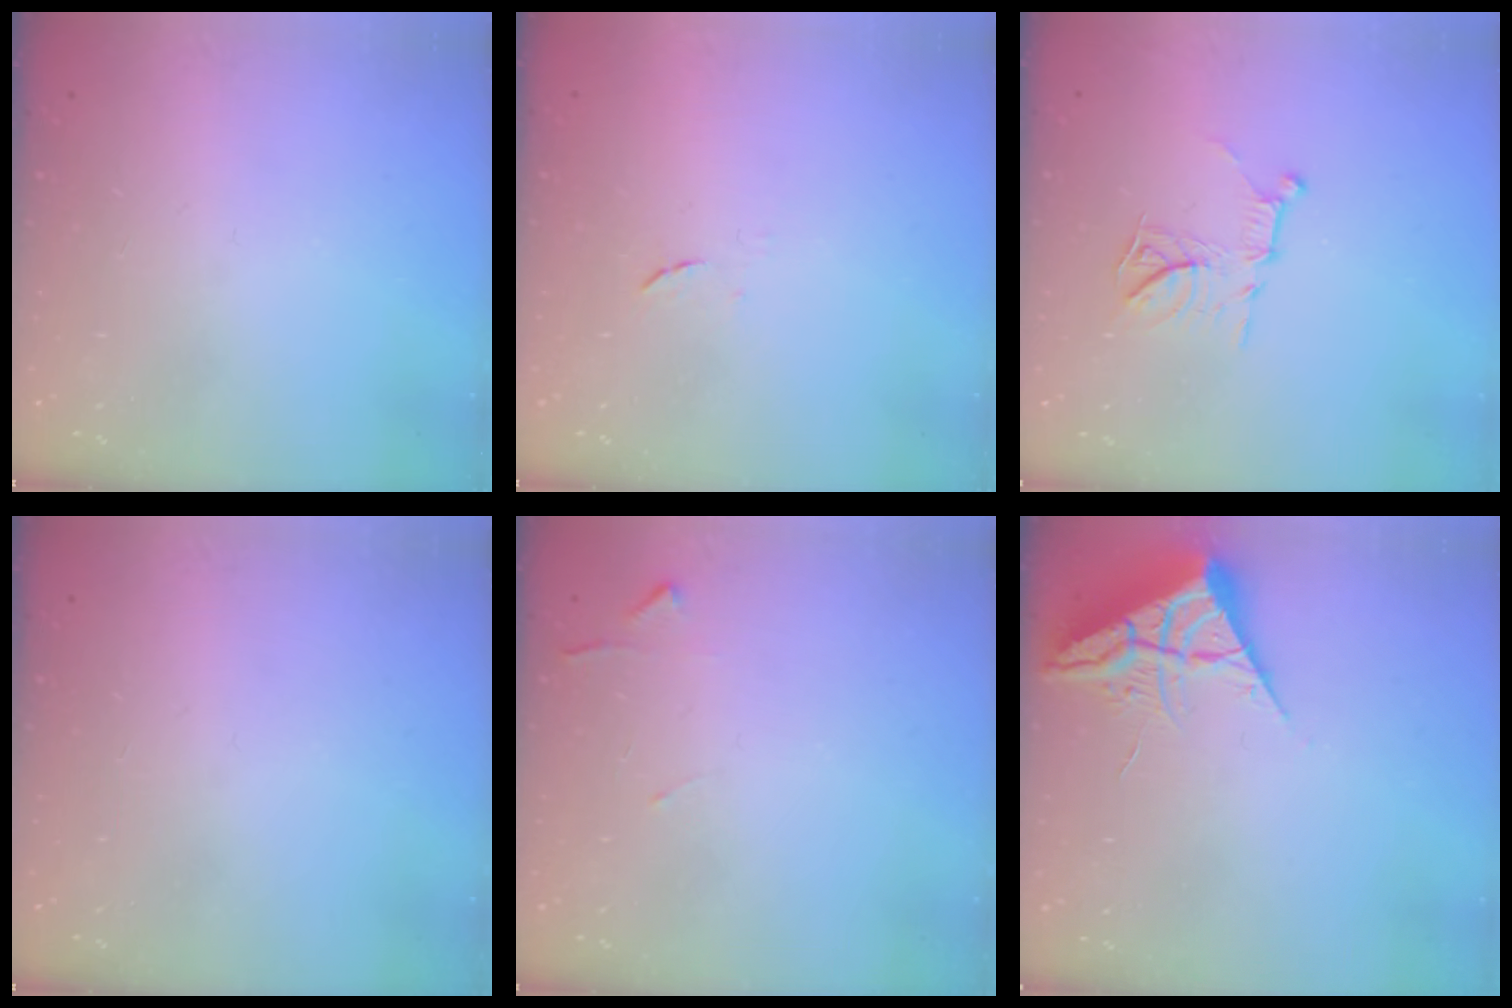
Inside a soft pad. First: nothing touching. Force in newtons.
{"total": 4.3, "press": 4.2, "slide": 0.6}
{"total": 10.6, "press": 10.6, "slide": 0.8}
{"total": 0.0}
{"total": 4.7, "press": 4.6, "slide": 0.6}
{"total": 6.9, "press": 6.9, "slide": 0.4}